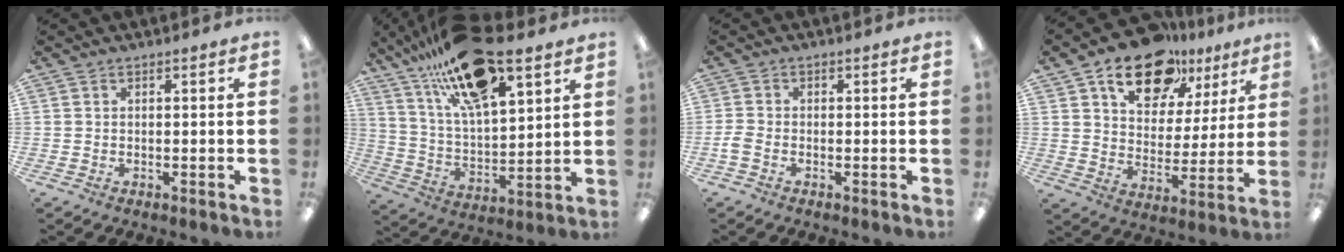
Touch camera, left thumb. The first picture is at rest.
{"total": 21.3, "force": [14.6, 6.9, 13.9], "torque": [-0.249, -0.067, 0.251]}
{"total": 2.0, "force": [-0.9, 1.1, 1.3], "torque": [-0.029, 0.000, -0.016]}
{"total": 16.8, "force": [11.3, 9.5, 8.0], "torque": [-0.118, -0.060, 0.199]}